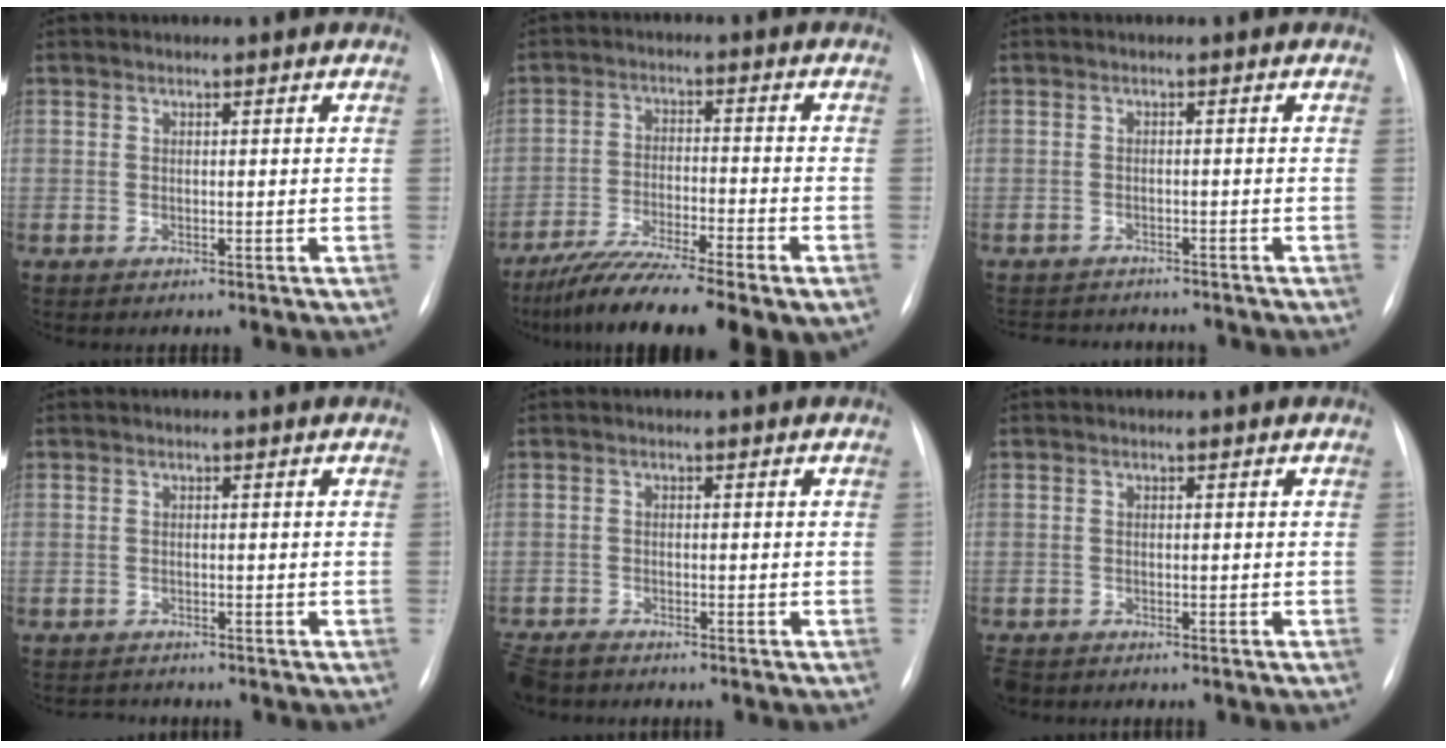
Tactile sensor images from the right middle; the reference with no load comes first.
{"total": 13.5, "force": [-10.0, 1.5, 9.1], "torque": [-0.158, -0.031, -0.166]}
{"total": 6.6, "force": [-6.2, 1.8, 1.2], "torque": [-0.015, 0.000, -0.081]}
{"total": 1.3, "force": [-1.2, 0.4, -0.4], "torque": [0.005, -0.004, -0.017]}
{"total": 4.6, "force": [-3.9, 1.8, 1.7], "torque": [-0.031, -0.010, -0.067]}
{"total": 3.3, "force": [-2.5, 1.9, 1.1], "torque": [-0.023, -0.004, -0.040]}